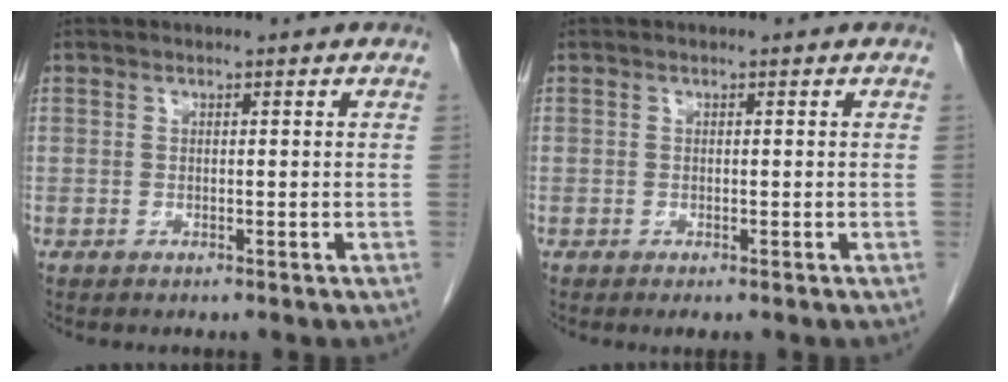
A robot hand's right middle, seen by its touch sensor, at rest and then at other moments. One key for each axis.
{"total": 0.9, "fx": -0.6, "fy": 0.3, "fz": 0.6, "tx": -0.009, "ty": -0.003, "tz": -0.004}